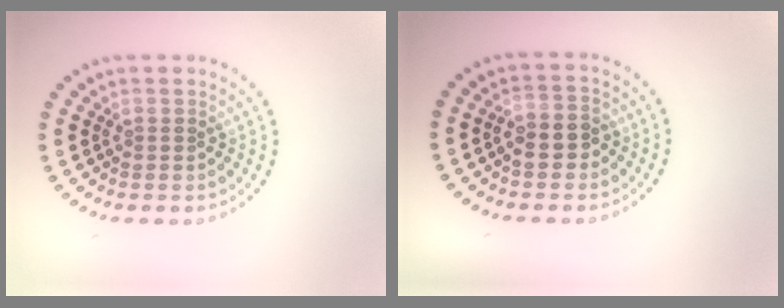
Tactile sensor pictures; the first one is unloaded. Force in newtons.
{"total": 2.6, "press": 2.5, "slide": 0.7}